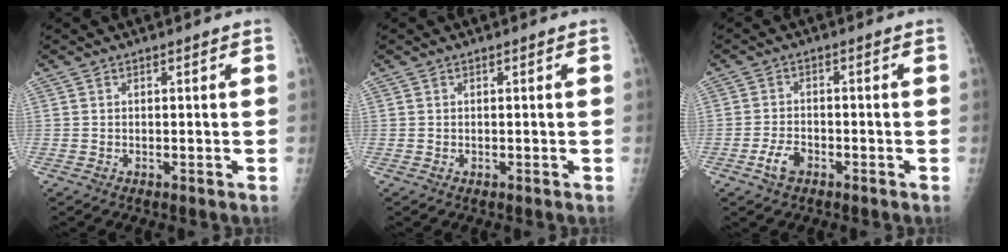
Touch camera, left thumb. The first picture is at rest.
{"total": 0.0}
{"total": 3.8, "force": [-2.1, 2.2, 2.2], "torque": [-0.040, 0.013, -0.037]}